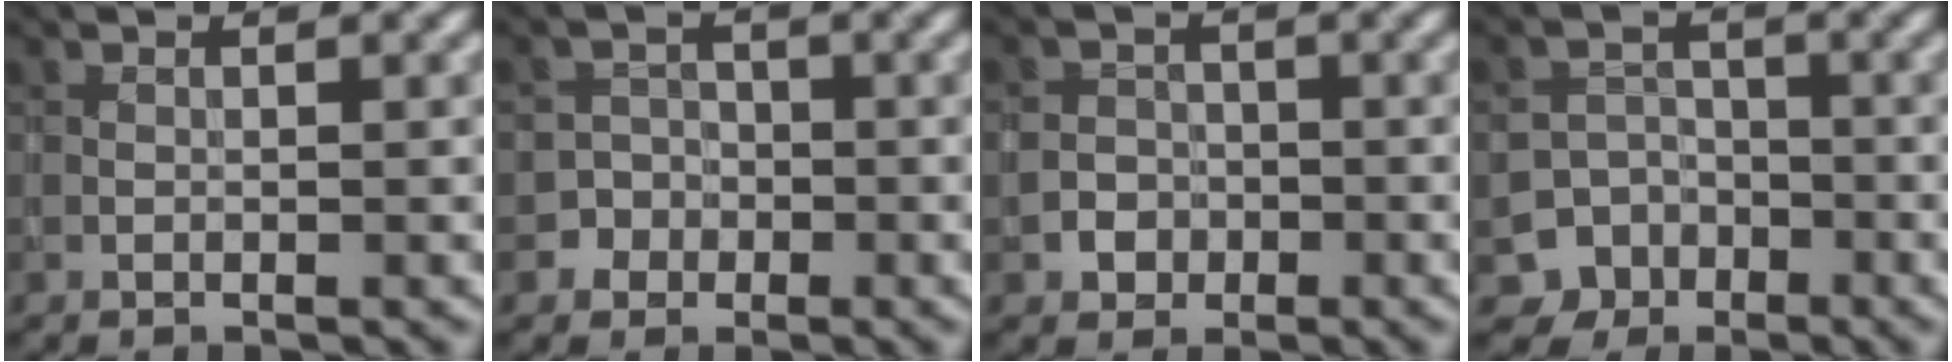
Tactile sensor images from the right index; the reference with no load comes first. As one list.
[{"total": 3.6, "force": [-1.9, 3.1, -0.2], "torque": [0.040, -0.003, -0.040]}, {"total": 2.0, "force": [-0.7, 1.8, 0.3], "torque": [0.010, 0.004, -0.019]}, {"total": 6.0, "force": [-3.7, 4.8, 0.0], "torque": [0.029, -0.015, -0.068]}]